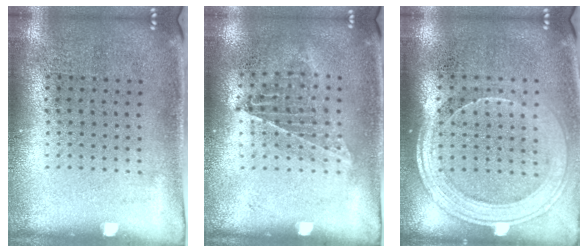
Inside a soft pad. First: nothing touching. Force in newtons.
{"total": 0.9, "press": 0.9, "slide": 0.1}
{"total": 1.9, "press": 1.7, "slide": 0.8}